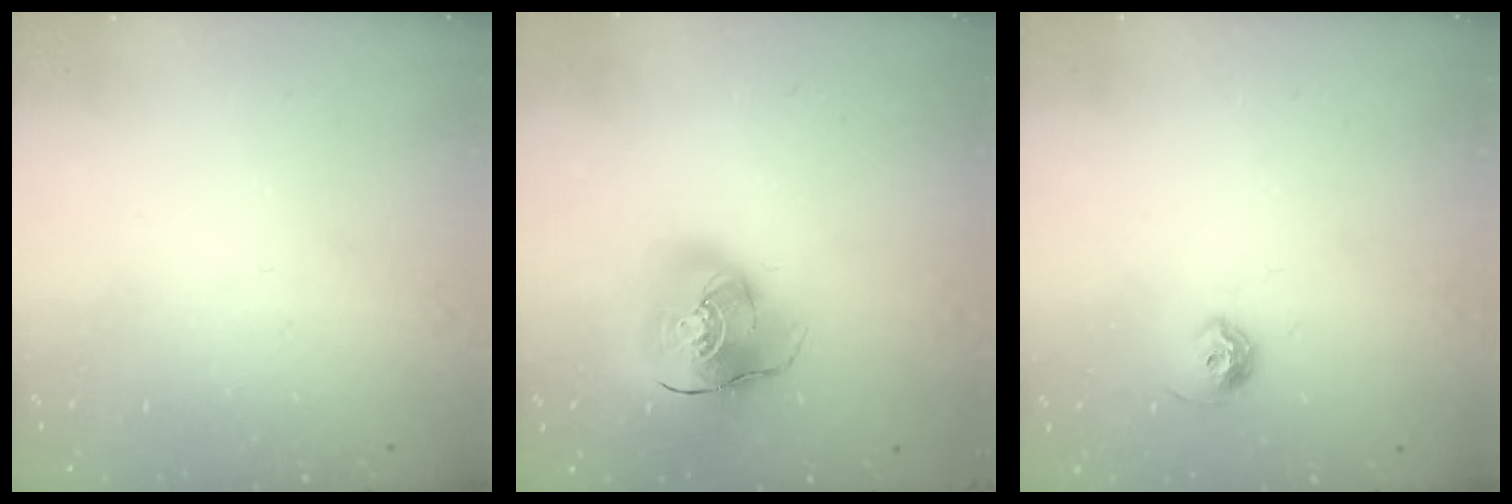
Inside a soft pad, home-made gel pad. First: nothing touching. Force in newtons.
{"total": 15.9, "press": 15.6, "slide": 2.7}
{"total": 6.1, "press": 6.0, "slide": 1.1}